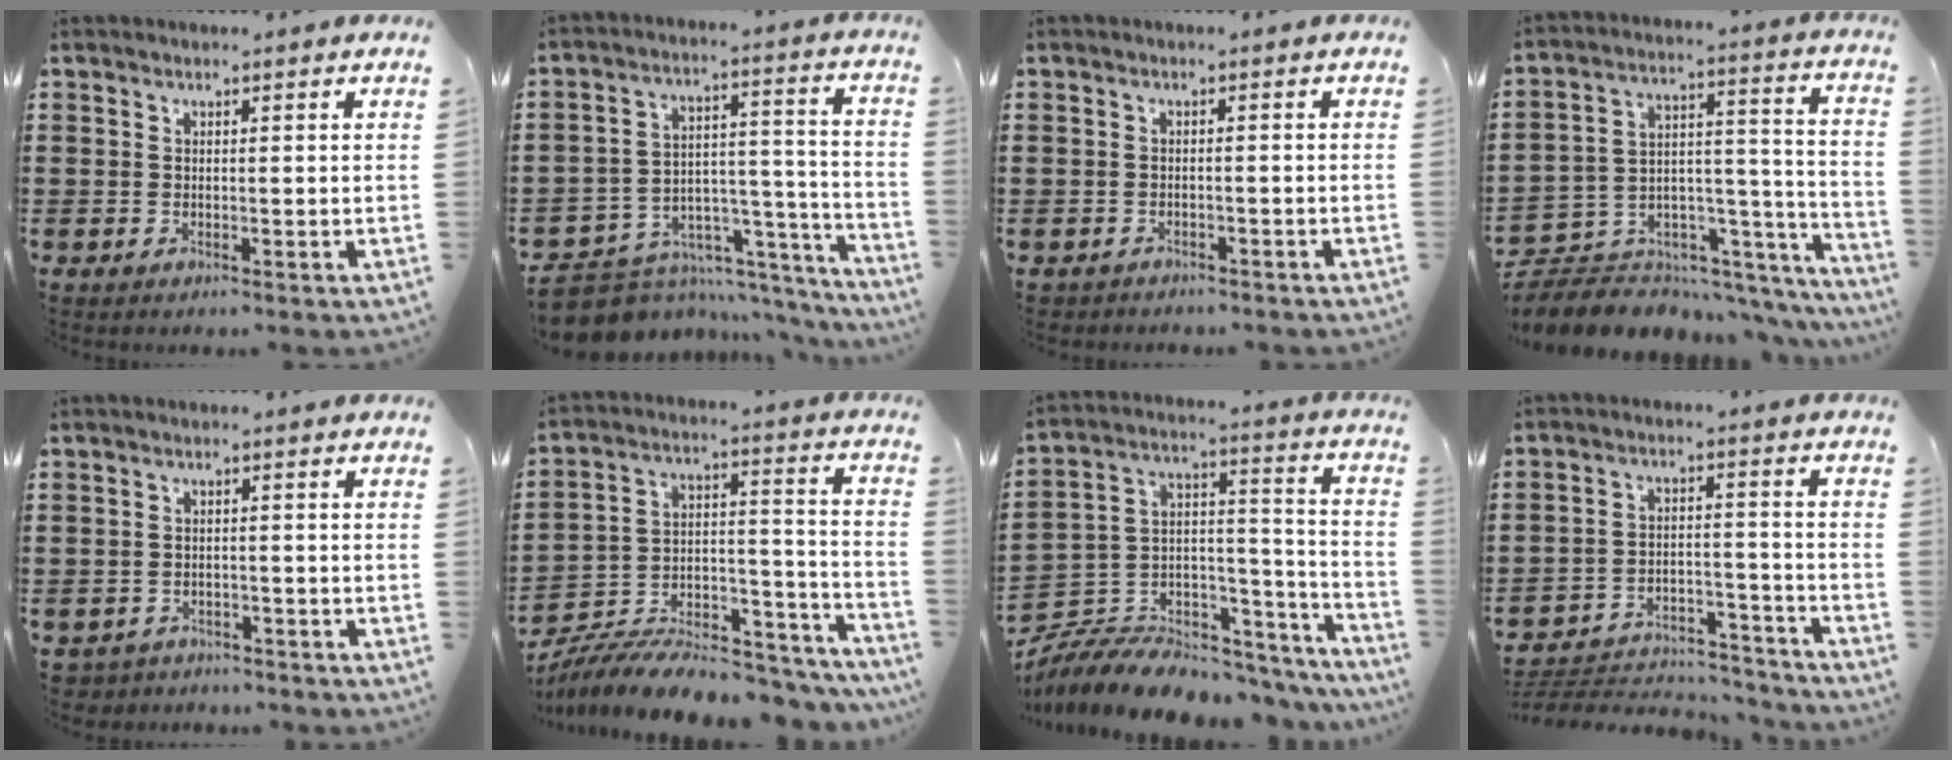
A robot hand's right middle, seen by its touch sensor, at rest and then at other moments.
{"total": 6.6, "force": [-5.8, 3.1, 0.8], "torque": [-0.020, -0.003, -0.104]}
{"total": 1.2, "force": [-1.2, 0.3, -0.2], "torque": [-0.003, -0.001, -0.027]}
{"total": 5.2, "force": [-4.5, 2.6, 0.2], "torque": [-0.009, -0.016, -0.083]}
{"total": 2.4, "force": [-2.4, 0.5, -0.3], "torque": [-0.005, -0.004, -0.053]}
{"total": 8.6, "force": [-8.0, 1.7, 2.5], "torque": [-0.034, 0.013, -0.155]}
{"total": 7.3, "force": [-6.6, 2.7, 1.7], "torque": [-0.039, -0.005, -0.131]}
{"total": 4.9, "force": [-4.7, 1.1, 0.8], "torque": [-0.014, 0.008, -0.097]}